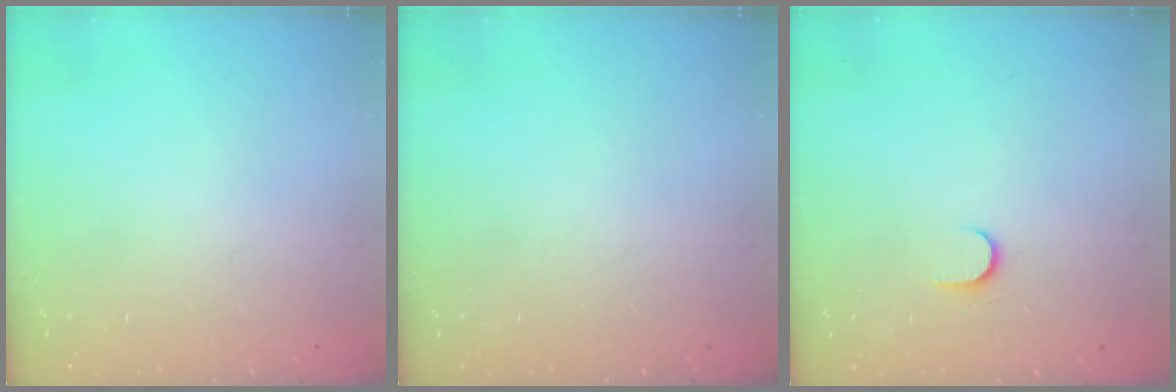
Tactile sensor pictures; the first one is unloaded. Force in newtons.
{"total": 0.0}
{"total": 4.4, "press": 4.4, "slide": 0.5}